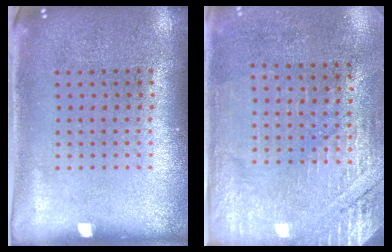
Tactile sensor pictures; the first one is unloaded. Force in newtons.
{"total": 2.7, "press": 2.4, "slide": 1.2}